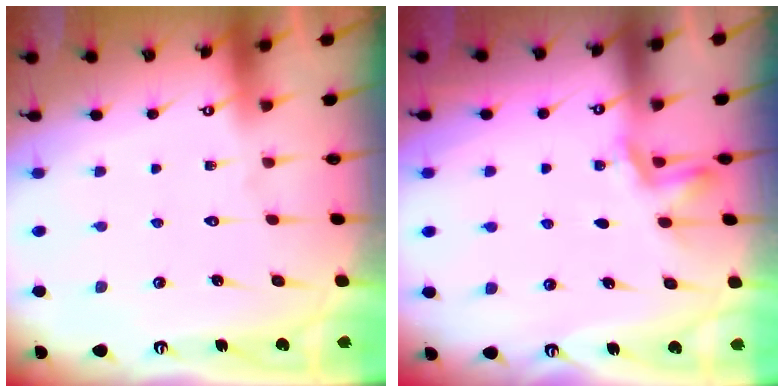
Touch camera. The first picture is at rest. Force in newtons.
{"total": 2.3, "press": 2.0, "slide": 1.0}